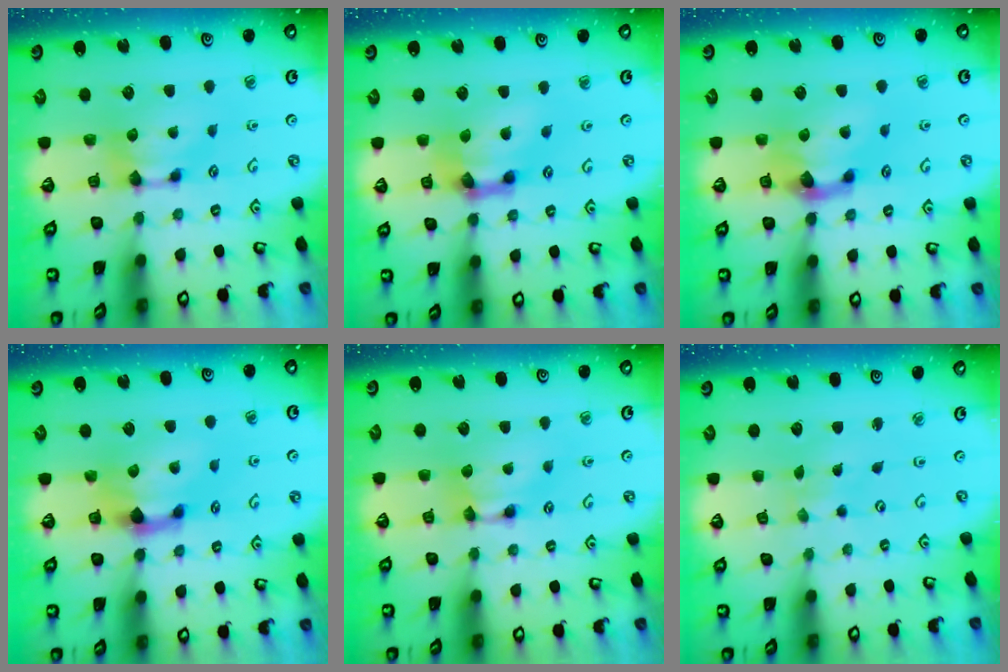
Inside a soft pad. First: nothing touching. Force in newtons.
{"total": 4.8, "press": 3.8, "slide": 2.9}
{"total": 2.6, "press": 1.9, "slide": 1.7}
{"total": 2.4, "press": 1.6, "slide": 1.7}
{"total": 1.7, "press": 1.7, "slide": 0.1}
{"total": 5.3, "press": 5.2, "slide": 0.2}